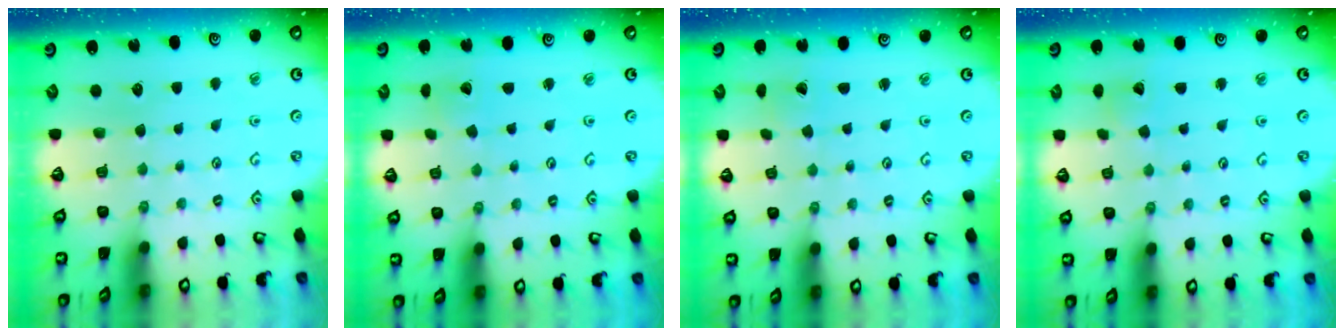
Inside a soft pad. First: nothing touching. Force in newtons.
{"total": 2.1, "press": 2.1, "slide": 0.2}
{"total": 0.0}
{"total": 2.9, "press": 2.9, "slide": 0.2}